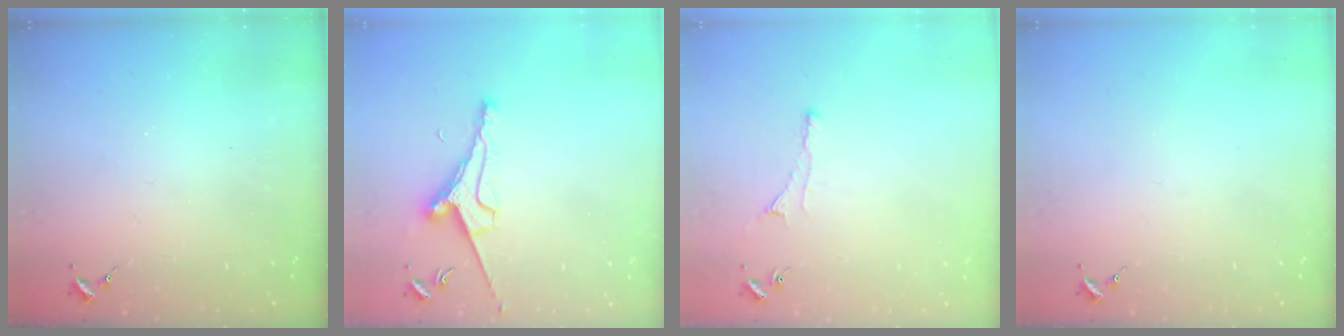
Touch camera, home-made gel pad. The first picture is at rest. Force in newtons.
{"total": 8.4, "press": 8.3, "slide": 1.1}
{"total": 3.4, "press": 3.3, "slide": 0.7}
{"total": 0.0}